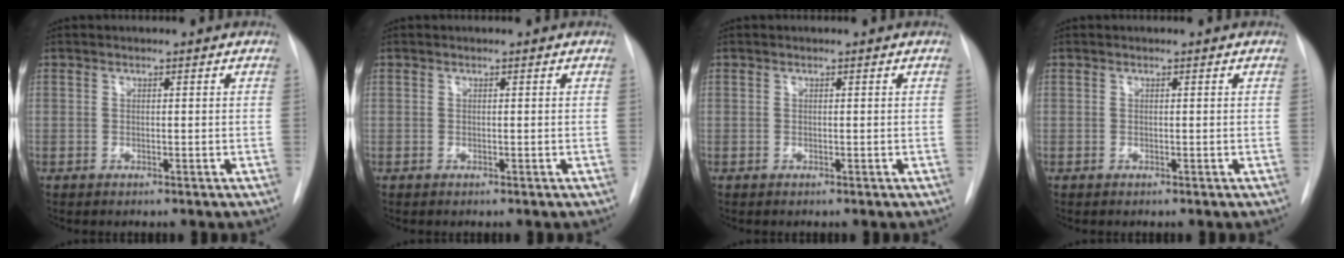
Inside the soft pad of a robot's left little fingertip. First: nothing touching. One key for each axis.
{"total": 0.0}
{"total": 0.0}
{"total": 0.0}